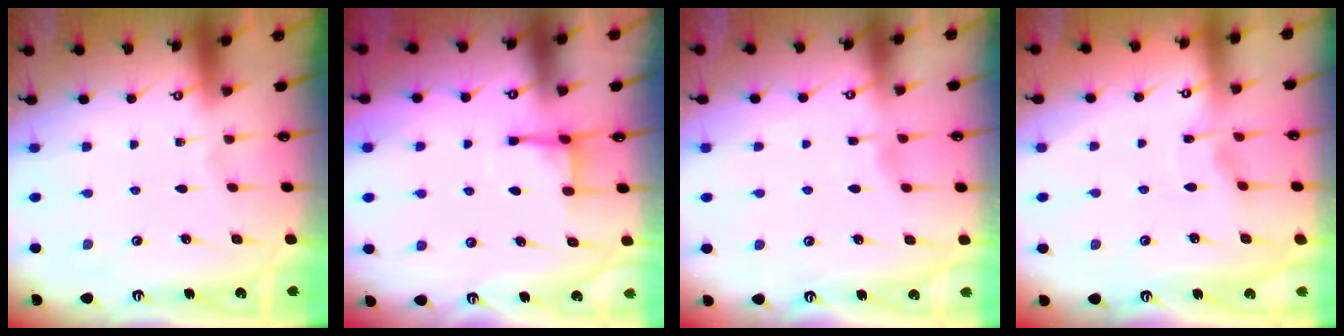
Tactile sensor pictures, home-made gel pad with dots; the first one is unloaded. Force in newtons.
{"total": 4.4, "press": 4.3, "slide": 0.7}
{"total": 2.8, "press": 2.8, "slide": 0.3}
{"total": 2.4, "press": 2.4, "slide": 0.3}